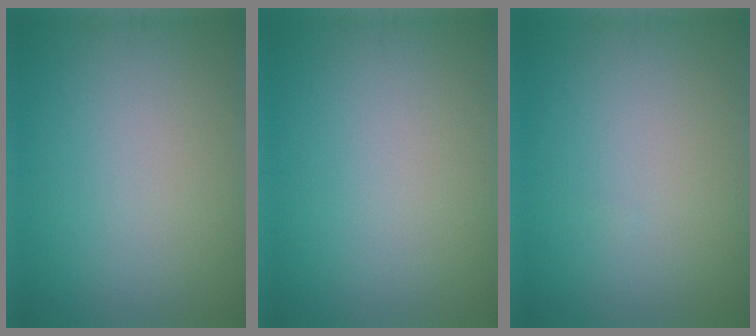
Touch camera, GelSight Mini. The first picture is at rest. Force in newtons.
{"total": 0.0}
{"total": 0.0}